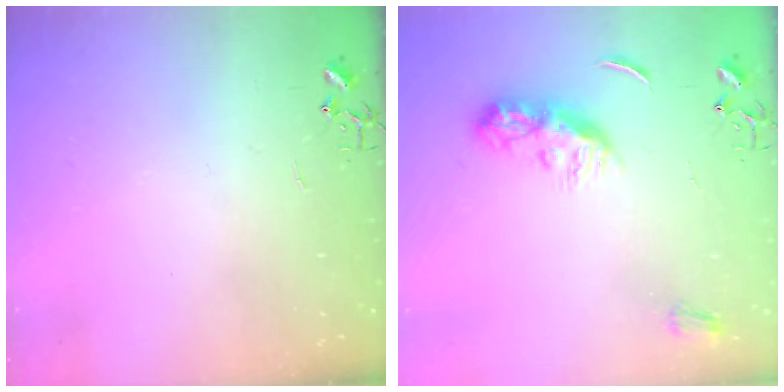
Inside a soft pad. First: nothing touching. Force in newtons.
{"total": 9.0, "press": 9.0, "slide": 0.2}